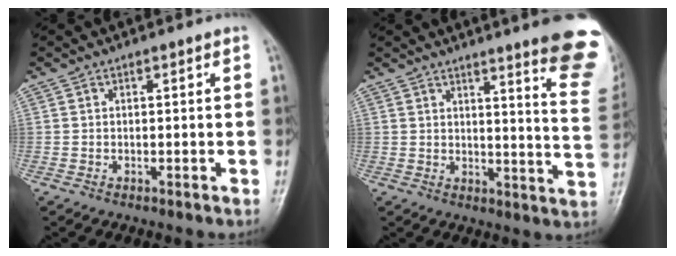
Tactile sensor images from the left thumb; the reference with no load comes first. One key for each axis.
{"total": 15.8, "fx": 11.6, "fy": 1.1, "fz": 10.7, "tx": -0.102, "ty": -0.092, "tz": 0.127}